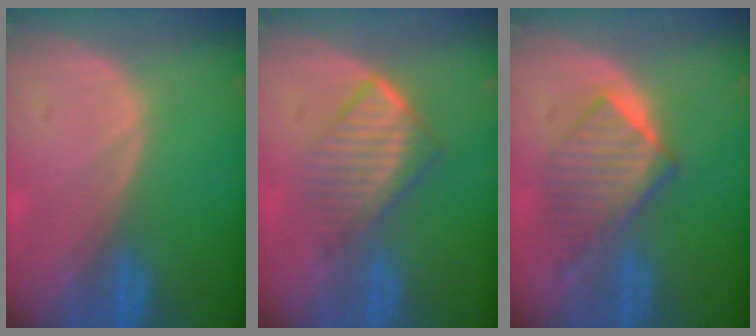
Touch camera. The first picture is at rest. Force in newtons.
{"total": 6.9, "press": 5.9, "slide": 3.5}
{"total": 6.5, "press": 6.4, "slide": 1.0}